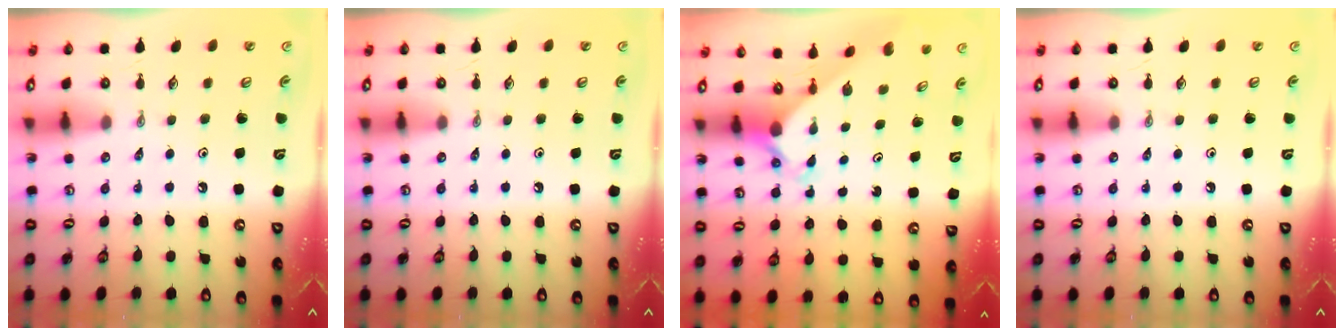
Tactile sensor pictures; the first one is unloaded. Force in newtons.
{"total": 0.0}
{"total": 2.7, "press": 2.6, "slide": 0.3}
{"total": 0.0}